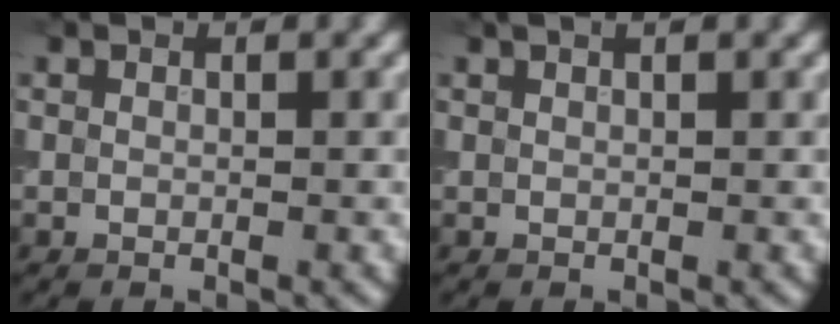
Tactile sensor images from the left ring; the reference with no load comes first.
{"total": 0.6, "force": [0.5, 0.0, 0.3], "torque": [-0.012, 0.005, 0.011]}